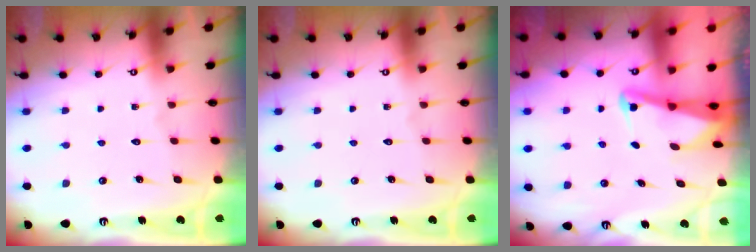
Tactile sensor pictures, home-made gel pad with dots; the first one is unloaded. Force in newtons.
{"total": 0.0}
{"total": 2.6, "press": 2.5, "slide": 0.6}